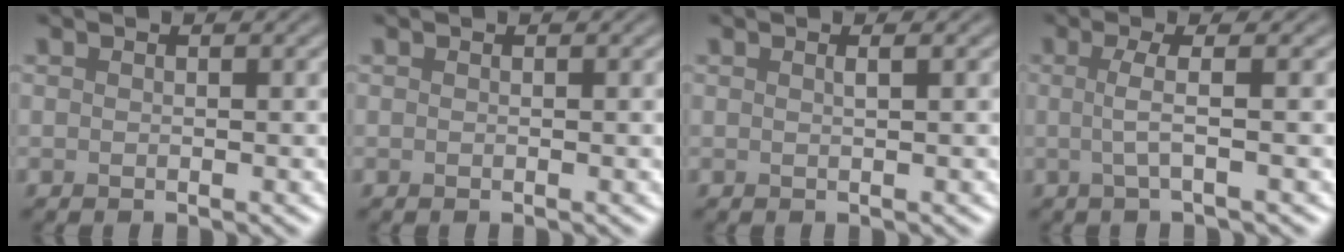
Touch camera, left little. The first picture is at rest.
{"total": 0.0}
{"total": 0.9, "force": [0.3, 0.3, 0.8], "torque": [-0.005, 0.003, 0.001]}
{"total": 2.5, "force": [0.0, 0.6, 2.4], "torque": [-0.045, -0.001, -0.008]}